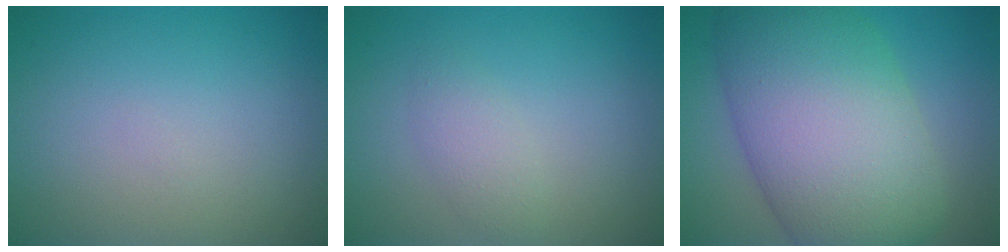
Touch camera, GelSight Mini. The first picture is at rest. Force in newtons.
{"total": 1.7, "press": 1.7, "slide": 0.1}
{"total": 13.9, "press": 13.9, "slide": 0.5}